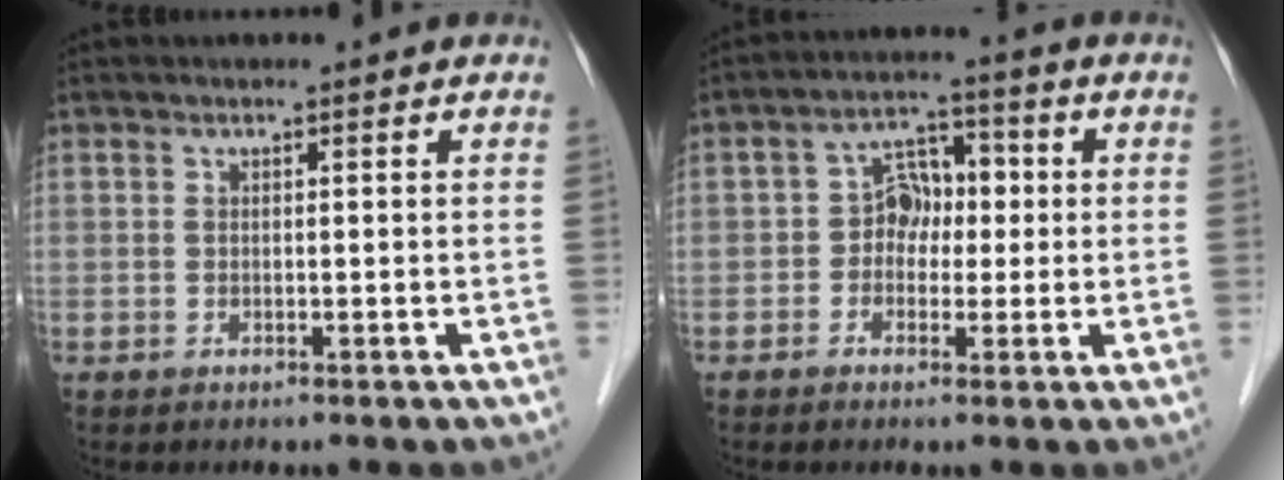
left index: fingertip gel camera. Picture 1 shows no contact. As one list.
[{"total": 5.5, "force": [-0.4, 4.1, 3.7], "torque": [-0.058, 0.025, -0.011]}]